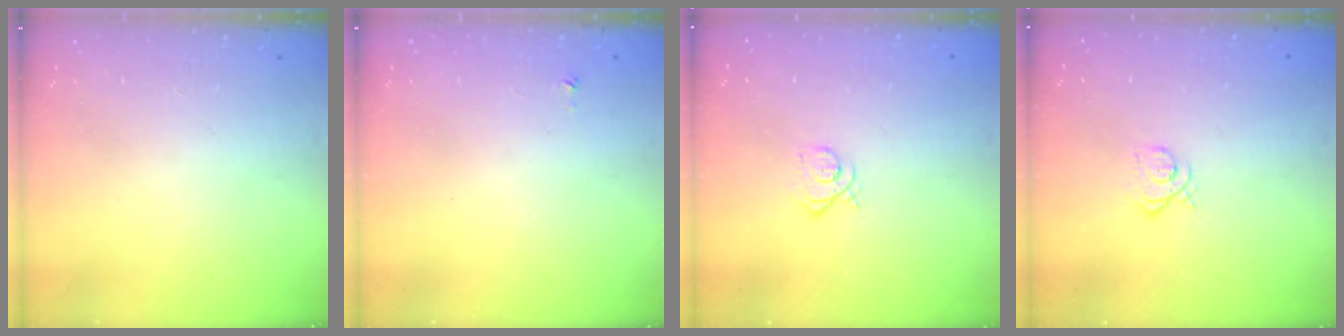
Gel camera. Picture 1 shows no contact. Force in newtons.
{"total": 2.9, "press": 2.9, "slide": 0.4}
{"total": 4.6, "press": 4.6, "slide": 0.4}
{"total": 4.6, "press": 4.6, "slide": 0.4}